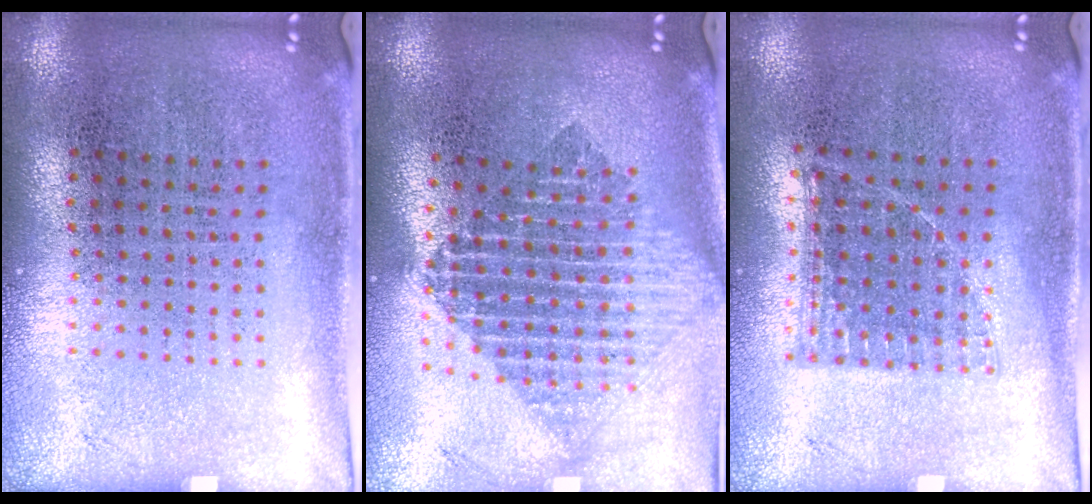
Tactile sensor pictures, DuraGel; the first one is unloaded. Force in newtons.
{"total": 2.0, "press": 1.6, "slide": 1.2}
{"total": 0.8, "press": 0.8, "slide": 0.3}